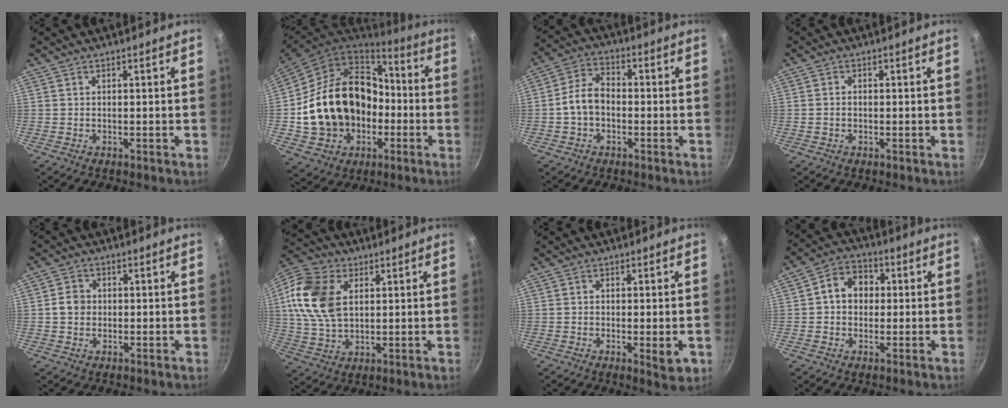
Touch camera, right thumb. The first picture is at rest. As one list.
[{"total": 23.9, "force": [-2.3, 19.0, 14.3], "torque": [-0.231, 0.054, -0.013]}, {"total": 7.4, "force": [-1.2, 5.2, 5.1], "torque": [-0.080, 0.031, -0.034]}, {"total": 1.2, "force": [-0.2, 0.9, 0.7], "torque": [-0.014, 0.006, -0.005]}, {"total": 3.6, "force": [-0.1, 3.1, 1.7], "torque": [-0.016, 0.010, -0.007]}, {"total": 15.7, "force": [3.6, 10.6, 11.0], "torque": [-0.204, 0.001, 0.065]}, {"total": 4.1, "force": [-0.9, 1.1, 3.9], "torque": [-0.059, -0.010, -0.013]}, {"total": 8.2, "force": [0.7, 6.7, 4.6], "torque": [-0.041, 0.018, -0.004]}]